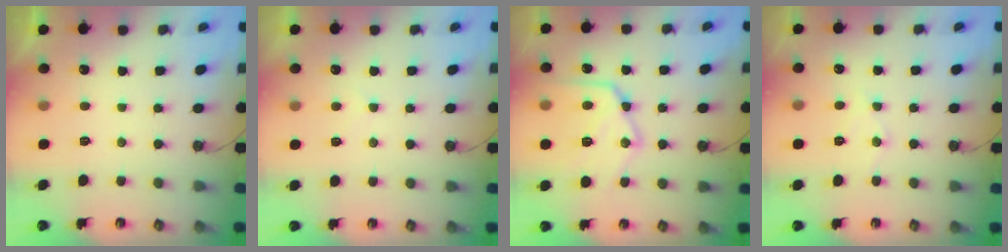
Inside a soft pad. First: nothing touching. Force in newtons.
{"total": 3.9, "press": 3.9, "slide": 0.5}
{"total": 18.0, "press": 17.9, "slide": 1.8}
{"total": 6.2, "press": 6.2, "slide": 0.8}